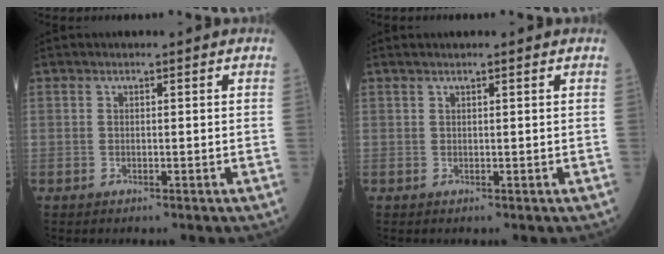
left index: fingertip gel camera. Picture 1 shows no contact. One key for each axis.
{"total": 1.3, "fx": 1.0, "fy": -0.3, "fz": 0.7, "tx": -0.017, "ty": 0.014, "tz": 0.022}